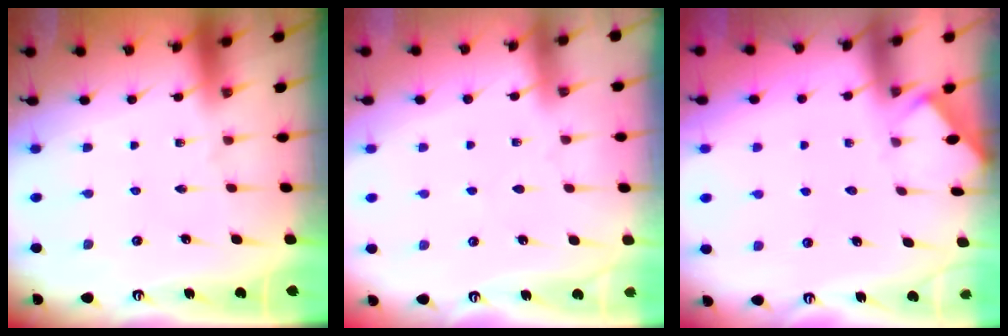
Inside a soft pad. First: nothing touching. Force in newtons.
{"total": 2.8, "press": 2.8, "slide": 0.4}
{"total": 1.7, "press": 1.7, "slide": 0.3}